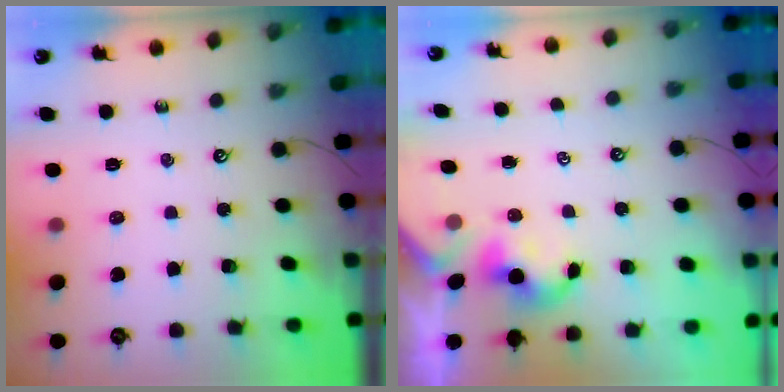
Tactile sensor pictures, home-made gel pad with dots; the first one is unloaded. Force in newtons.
{"total": 0.0}